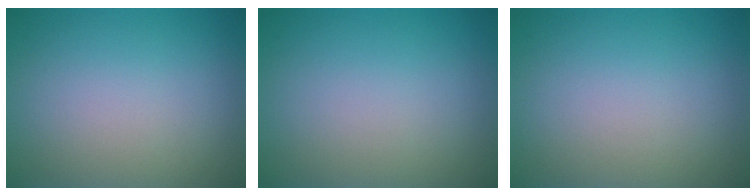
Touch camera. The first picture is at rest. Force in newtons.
{"total": 0.0}
{"total": 0.0}